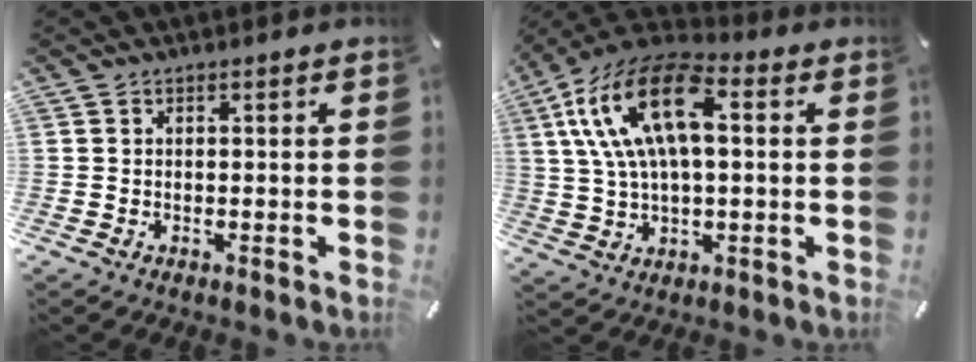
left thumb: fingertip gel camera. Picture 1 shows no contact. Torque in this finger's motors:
{"motor_torque": [1.29, 1.86, 1.44, -1.33, 0.88]}